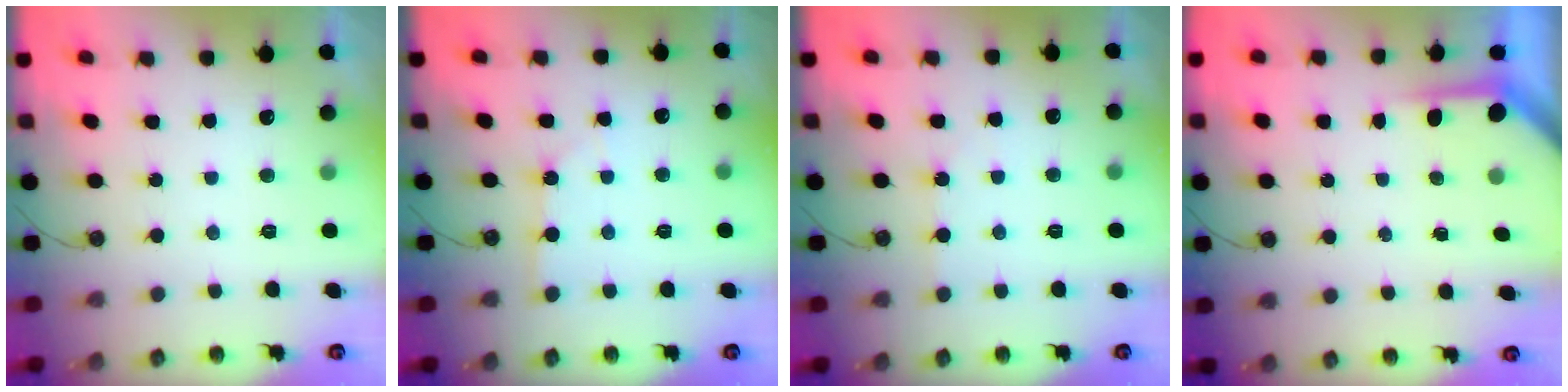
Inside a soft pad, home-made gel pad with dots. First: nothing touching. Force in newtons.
{"total": 1.4, "press": 1.4, "slide": 0.2}
{"total": 2.7, "press": 2.7, "slide": 0.5}
{"total": 3.9, "press": 3.9, "slide": 0.4}